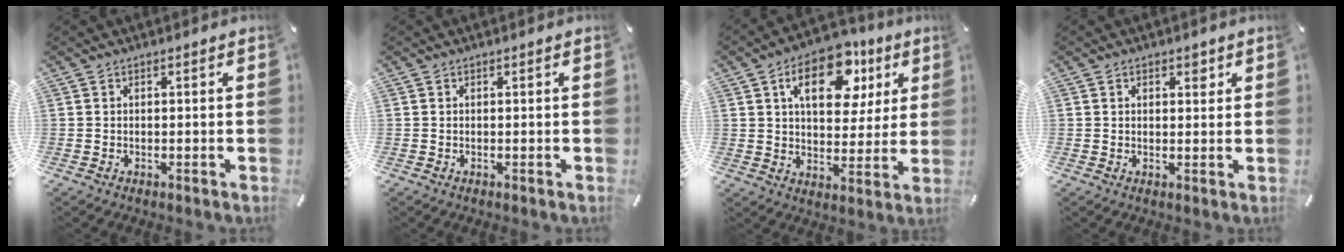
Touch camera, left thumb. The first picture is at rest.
{"total": 0.0}
{"total": 15.7, "force": [7.3, 9.5, 10.2], "torque": [-0.141, -0.020, 0.122]}
{"total": 2.0, "force": [1.0, 1.4, 1.1], "torque": [-0.008, -0.002, 0.012]}